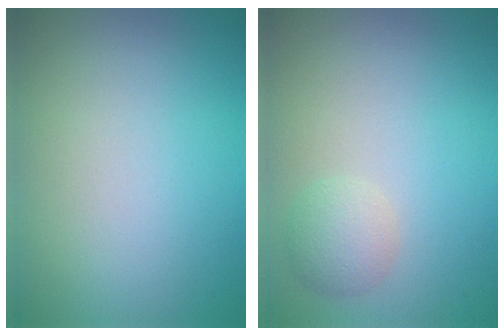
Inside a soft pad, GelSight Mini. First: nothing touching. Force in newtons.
{"total": 2.1, "press": 2.1, "slide": 0.0}